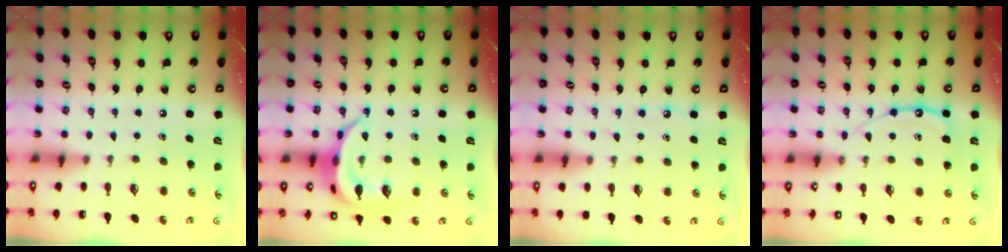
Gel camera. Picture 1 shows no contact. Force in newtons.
{"total": 15.3, "press": 15.3, "slide": 0.7}
{"total": 6.5, "press": 6.4, "slide": 0.7}
{"total": 12.4, "press": 12.3, "slide": 1.2}